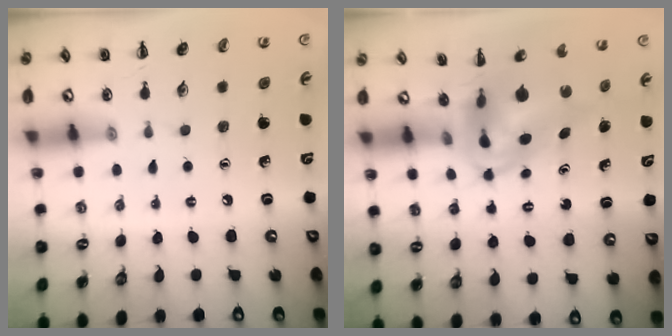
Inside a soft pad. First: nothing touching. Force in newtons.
{"total": 6.0, "press": 5.7, "slide": 1.9}